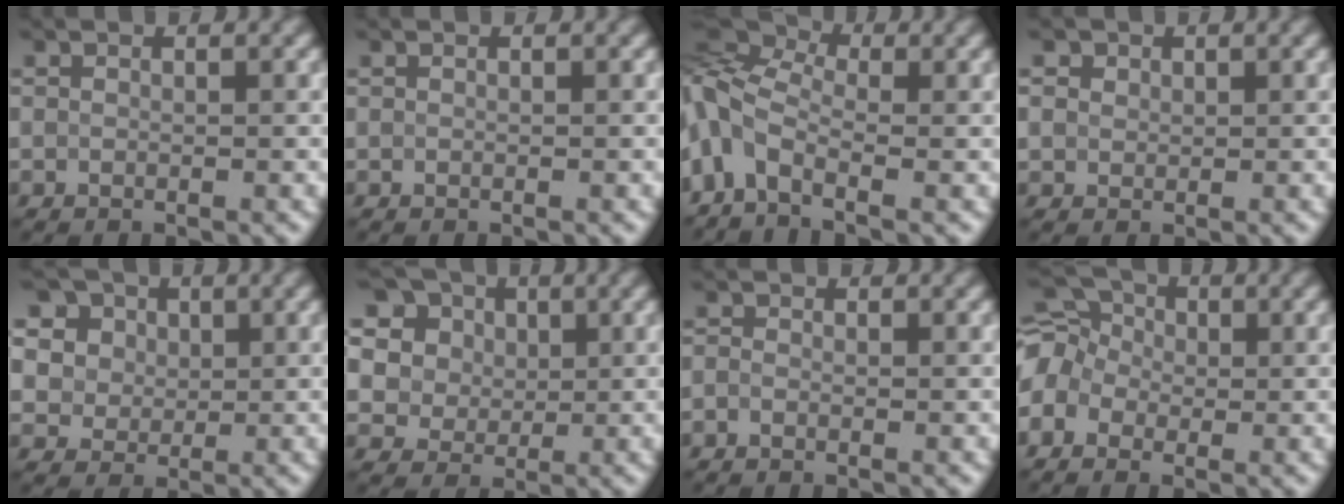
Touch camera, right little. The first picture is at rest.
{"total": 0.0}
{"total": 6.5, "force": [-1.2, 3.7, 5.2], "torque": [-0.120, 0.006, -0.045]}
{"total": 1.8, "force": [0.9, 1.4, 0.6], "torque": [-0.009, 0.008, 0.009]}
{"total": 11.9, "force": [6.0, 9.0, 5.1], "torque": [-0.132, 0.033, 0.091]}
{"total": 14.6, "force": [7.4, 10.5, 6.9], "torque": [-0.164, 0.047, 0.116]}
{"total": 0.7, "force": [-0.4, 0.4, 0.4], "torque": [-0.007, -0.003, -0.013]}
{"total": 6.2, "force": [-0.3, 5.0, 3.6], "torque": [-0.081, 0.025, -0.034]}